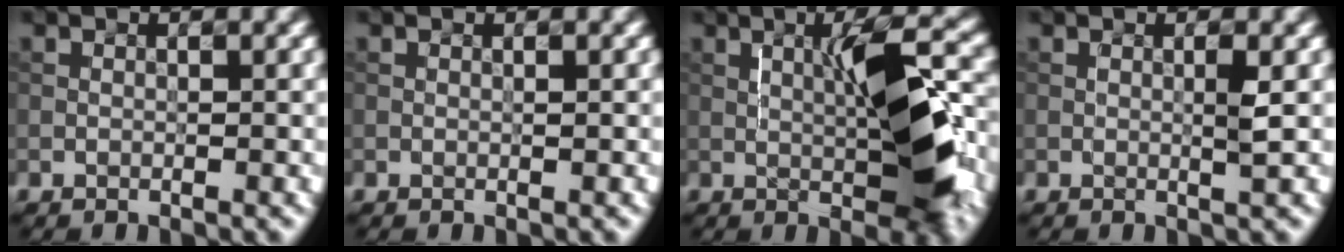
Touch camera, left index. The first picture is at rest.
{"total": 0.0}
{"total": 7.1, "force": [-0.1, 1.1, 7.1], "torque": [-0.112, 0.015, 0.009]}
{"total": 1.1, "force": [0.1, -0.1, 1.1], "torque": [-0.029, 0.004, 0.005]}